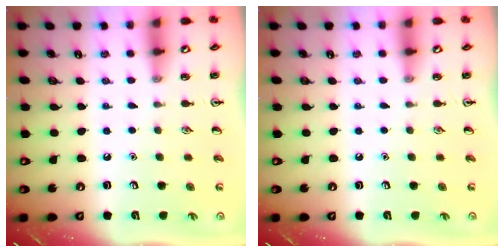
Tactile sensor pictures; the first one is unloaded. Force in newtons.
{"total": 0.0}